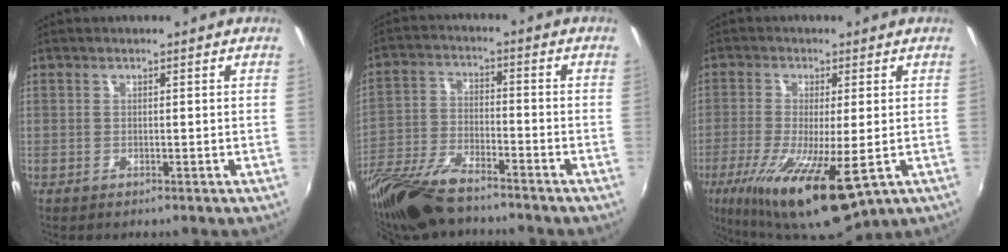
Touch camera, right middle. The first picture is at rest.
{"total": 17.1, "force": [-13.5, 4.7, 9.3], "torque": [-0.208, -0.036, -0.252]}
{"total": 17.4, "force": [-7.8, 4.4, 14.9], "torque": [-0.302, -0.068, -0.125]}